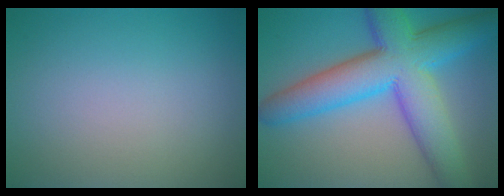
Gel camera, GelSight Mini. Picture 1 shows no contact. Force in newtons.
{"total": 10.9, "press": 10.9, "slide": 0.2}